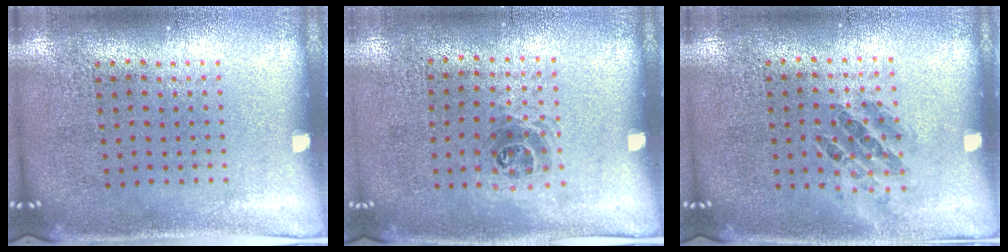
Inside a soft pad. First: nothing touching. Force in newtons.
{"total": 1.0, "press": 0.7, "slide": 0.6}
{"total": 1.1, "press": 1.0, "slide": 0.5}